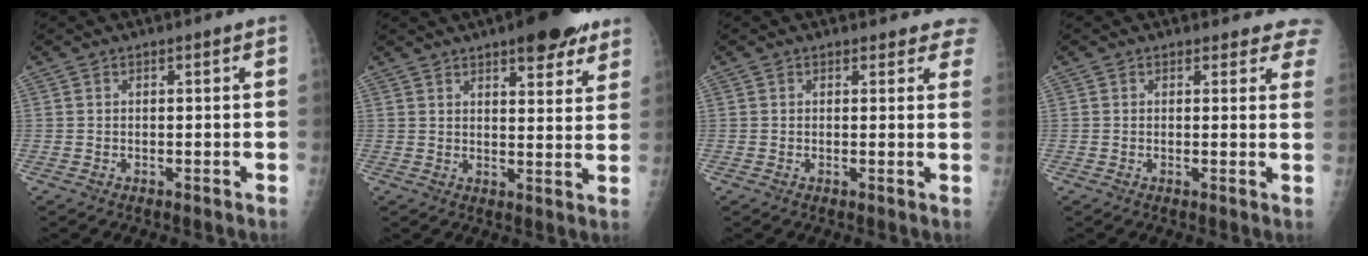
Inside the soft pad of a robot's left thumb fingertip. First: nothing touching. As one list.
[{"total": 11.1, "force": [7.2, 3.9, 7.4], "torque": [-0.065, -0.032, 0.094]}, {"total": 4.6, "force": [4.1, 2.0, 0.2], "torque": [0.040, -0.016, 0.020]}, {"total": 5.6, "force": [5.0, 2.5, 0.2], "torque": [0.047, -0.018, 0.025]}]